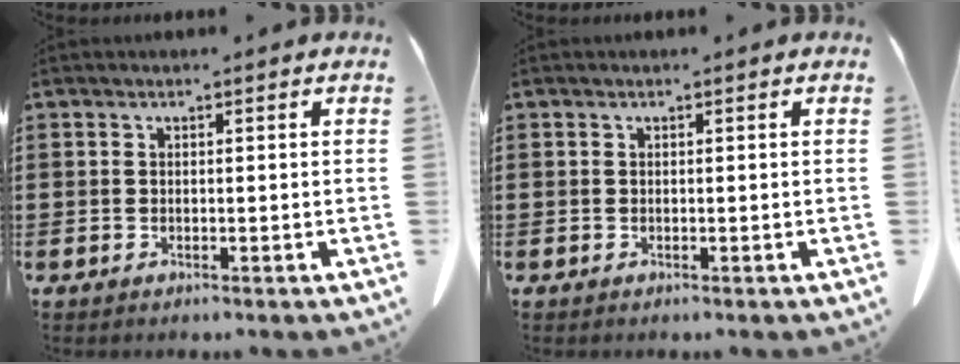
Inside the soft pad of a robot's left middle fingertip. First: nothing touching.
{"total": 0.0}